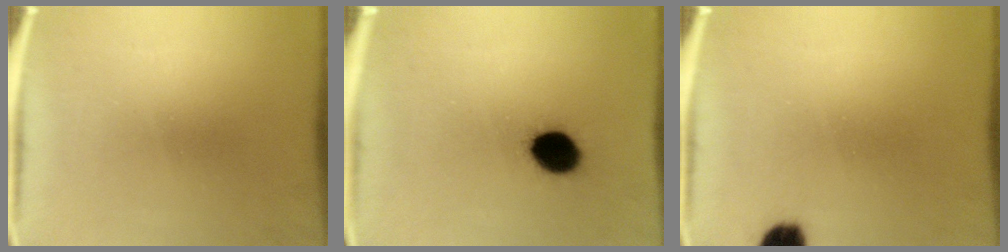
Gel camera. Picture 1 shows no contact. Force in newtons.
{"total": 9.2}
{"total": 6.0}